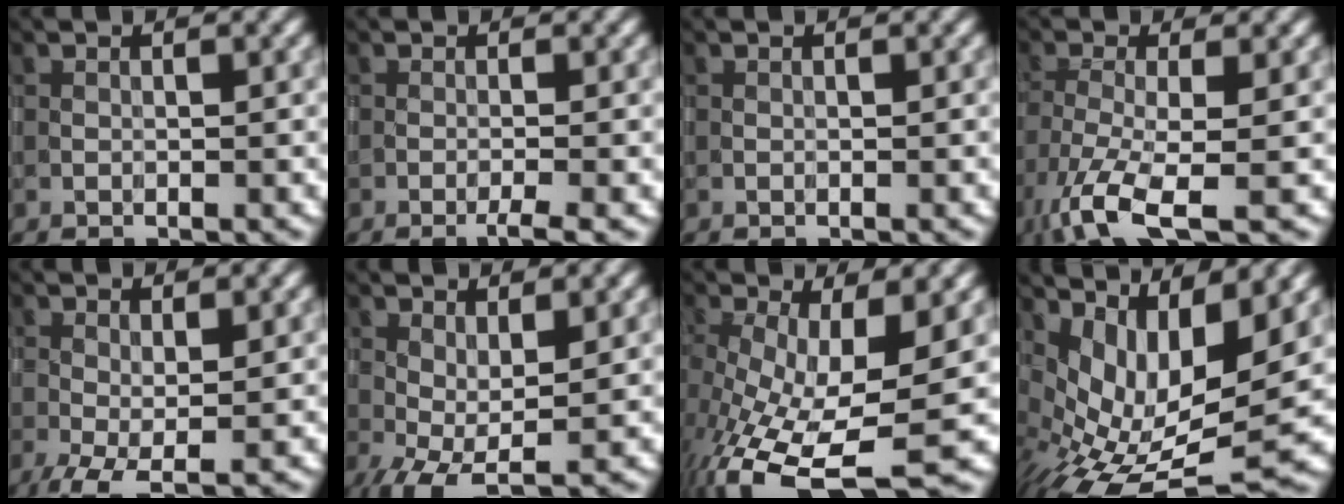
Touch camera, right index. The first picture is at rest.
{"total": 1.9, "force": [-1.0, 0.2, 1.6], "torque": [-0.021, 0.004, -0.023]}
{"total": 0.0}
{"total": 7.1, "force": [-3.9, 1.9, 5.6], "torque": [-0.122, -0.015, -0.082]}
{"total": 3.2, "force": [-1.0, 0.9, 2.9], "torque": [-0.064, -0.007, -0.021]}
{"total": 3.9, "force": [-0.7, 1.4, 3.6], "torque": [-0.075, 0.001, -0.015]}
{"total": 12.0, "force": [-3.5, 4.8, 10.4], "torque": [-0.206, -0.038, -0.051]}
{"total": 9.8, "force": [0.2, 5.0, 8.4], "torque": [-0.155, -0.019, 0.019]}